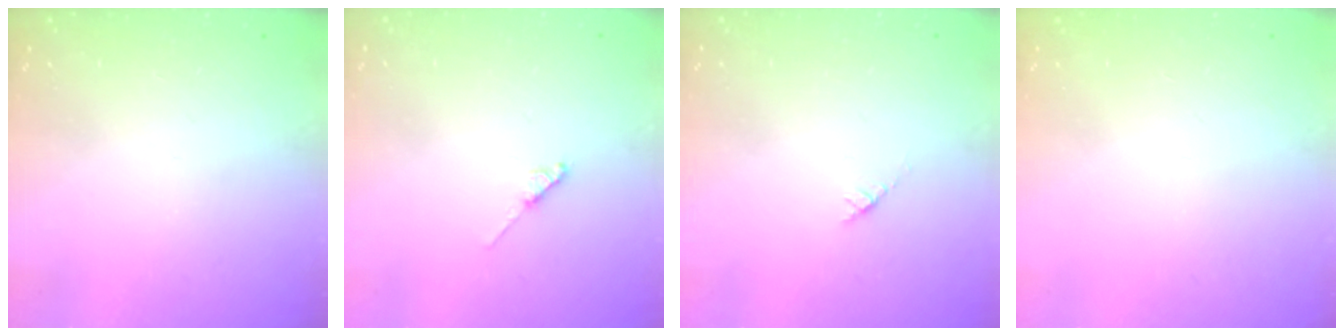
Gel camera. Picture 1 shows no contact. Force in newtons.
{"total": 3.5, "press": 3.5, "slide": 0.4}
{"total": 2.7, "press": 2.6, "slide": 0.4}
{"total": 0.0}